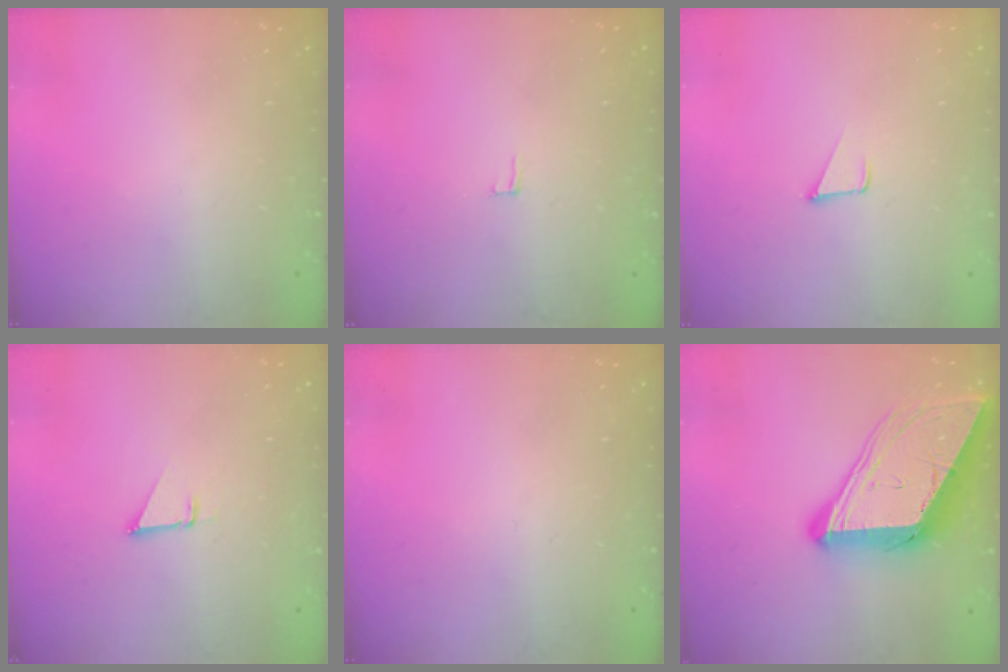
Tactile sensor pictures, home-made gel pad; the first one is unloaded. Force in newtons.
{"total": 2.0, "press": 2.0, "slide": 0.2}
{"total": 2.3, "press": 2.3, "slide": 0.2}
{"total": 1.5, "press": 1.5, "slide": 0.1}
{"total": 0.0}
{"total": 18.6, "press": 18.5, "slide": 2.0}